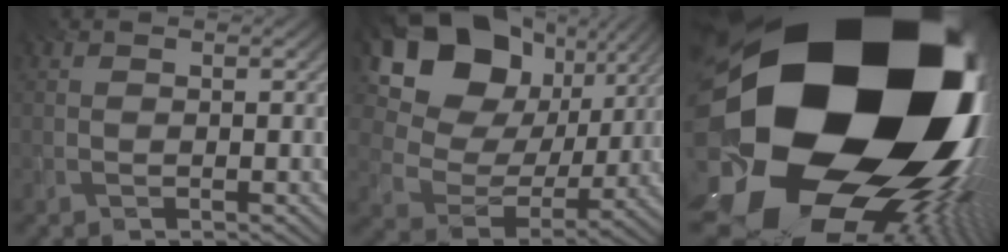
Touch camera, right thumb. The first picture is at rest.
{"total": 17.8, "force": [7.7, 12.7, 9.7], "torque": [-0.208, 0.025, 0.143]}
{"total": 23.9, "force": [0.0, 18.4, 15.2], "torque": [-0.212, -0.110, -0.057]}